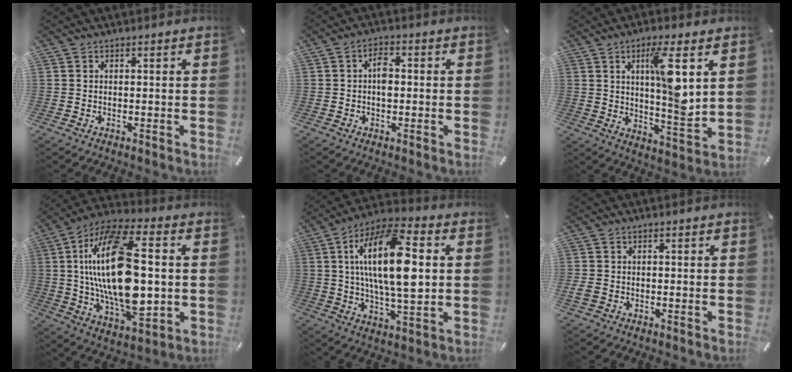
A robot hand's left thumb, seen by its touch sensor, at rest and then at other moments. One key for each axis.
{"total": 3.5, "fx": -0.2, "fy": 2.1, "fz": 2.8, "tx": -0.047, "ty": 0.005, "tz": -0.005}
{"total": 12.4, "fx": 4.4, "fy": 3.2, "fz": 11.1, "tx": -0.172, "ty": -0.026, "tz": 0.065}
{"total": 26.6, "fx": 1.8, "fy": 13.1, "fz": 23.0, "tx": -0.477, "ty": -0.012, "tz": 0.026}
{"total": 20.2, "fx": 3.4, "fy": 8.4, "fz": 18.0, "tx": -0.345, "ty": -0.004, "tz": 0.047}
{"total": 1.9, "fx": -0.6, "fy": 1.3, "fz": 1.2, "tx": -0.027, "ty": 0.000, "tz": -0.013}